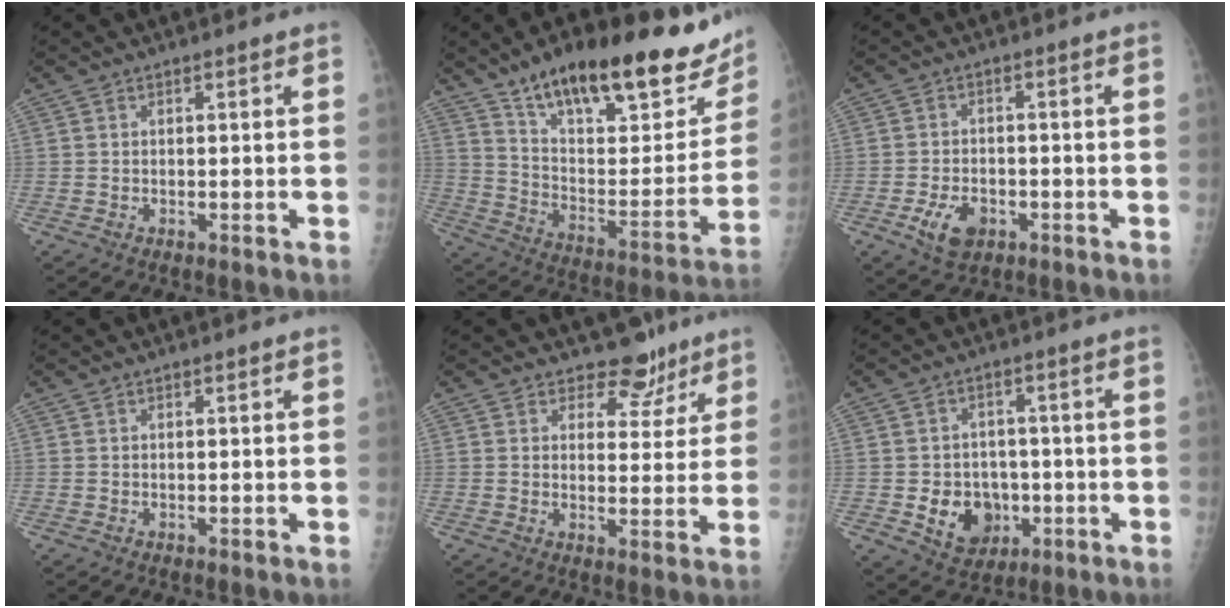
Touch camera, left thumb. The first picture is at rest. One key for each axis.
{"total": 30.1, "fx": 20.9, "fy": 10.5, "fz": 19.0, "tx": -0.246, "ty": -0.065, "tz": 0.315}
{"total": 5.9, "fx": -2.4, "fy": 4.0, "fz": 3.7, "tx": -0.058, "ty": 0.006, "tz": -0.038}
{"total": 0.0}
{"total": 6.3, "fx": 5.1, "fy": 3.6, "fz": 0.9, "tx": 0.019, "ty": -0.035, "tz": 0.067}
{"total": 9.3, "fx": -2.0, "fy": 7.7, "fz": 4.7, "tx": -0.038, "ty": 0.005, "tz": -0.021}